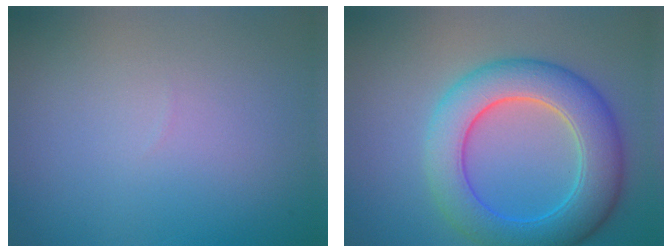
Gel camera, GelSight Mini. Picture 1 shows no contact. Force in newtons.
{"total": 7.5, "press": 7.5, "slide": 0.2}